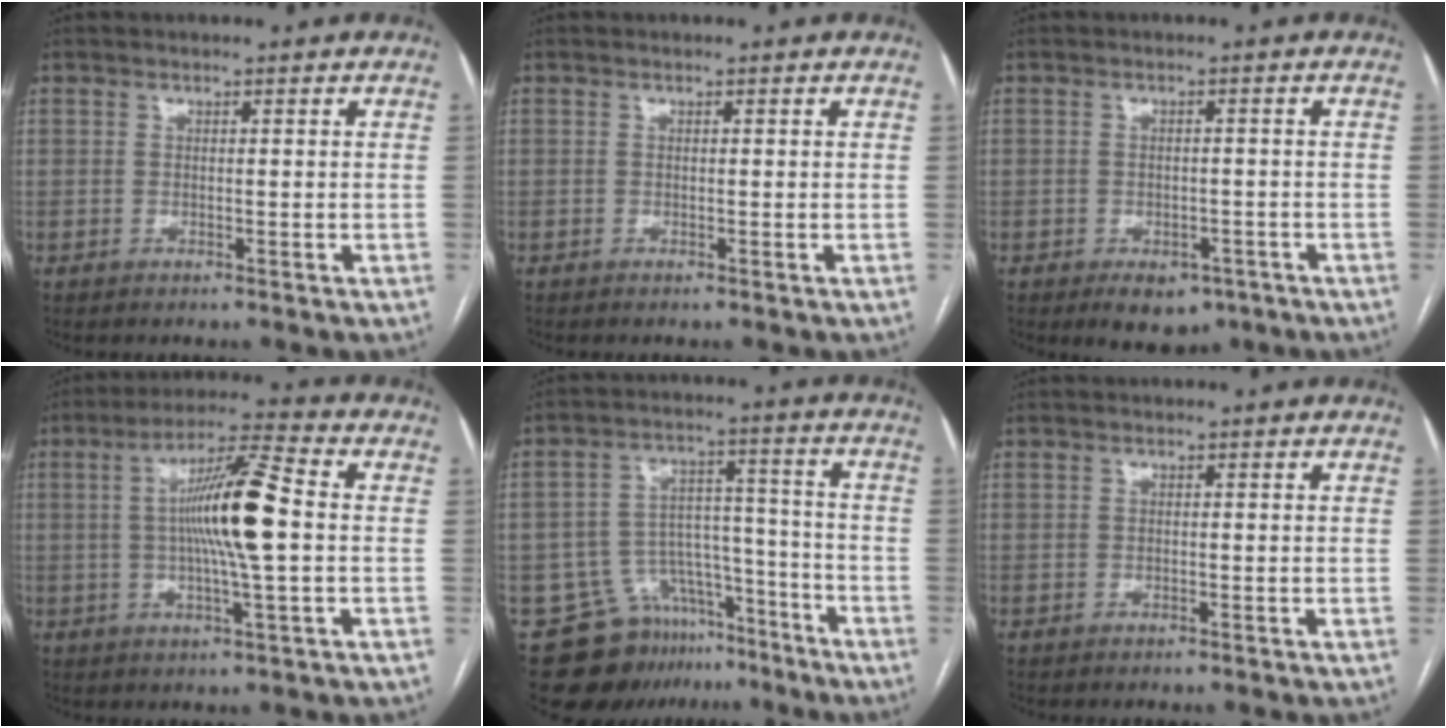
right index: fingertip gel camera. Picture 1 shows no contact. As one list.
[{"total": 0.0}, {"total": 5.7, "force": [-3.7, 3.4, 2.7], "torque": [-0.027, 0.001, -0.043]}, {"total": 11.9, "force": [0.3, 0.4, 11.8], "torque": [-0.214, 0.009, -0.001]}, {"total": 13.0, "force": [-9.9, 8.0, 2.7], "torque": [-0.034, 0.067, -0.146]}, {"total": 0.0}]